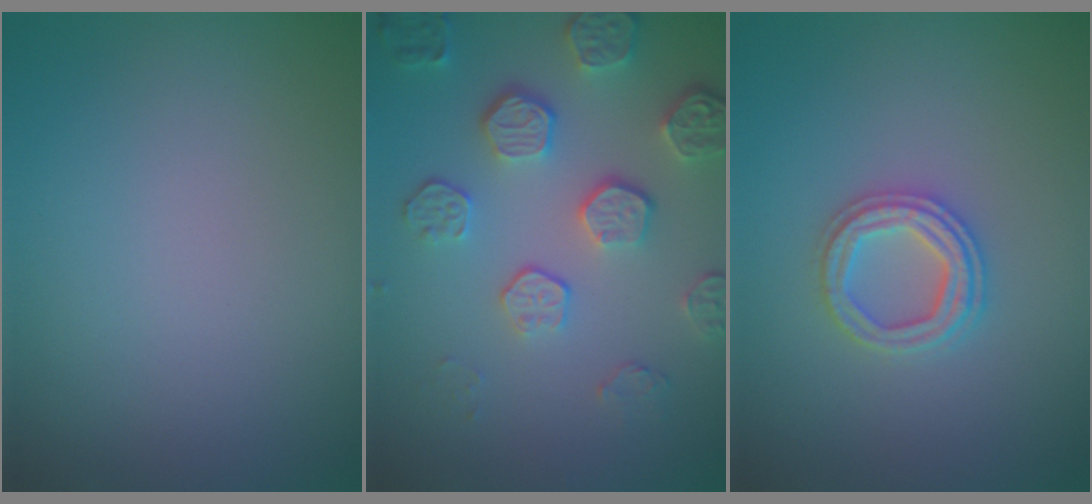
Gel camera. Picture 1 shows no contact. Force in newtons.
{"total": 5.4, "press": 4.1, "slide": 3.5}
{"total": 3.3, "press": 3.2, "slide": 0.6}